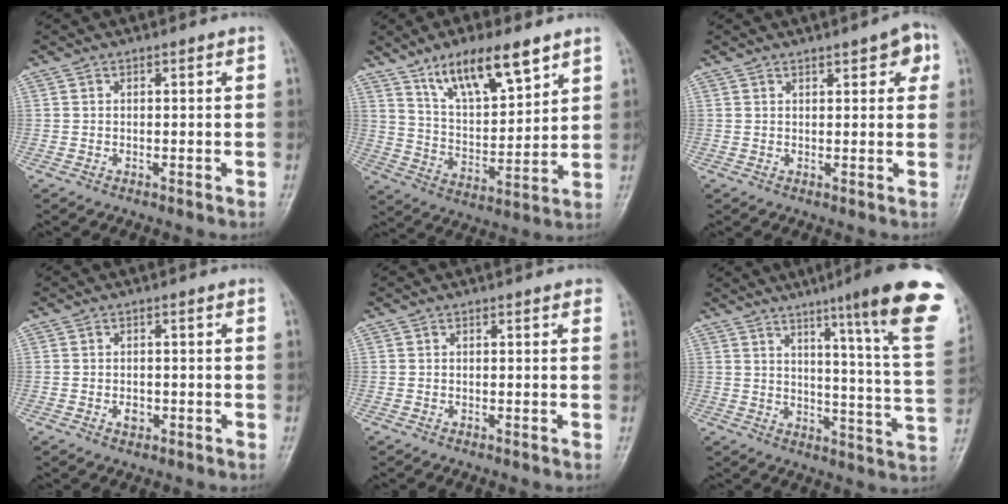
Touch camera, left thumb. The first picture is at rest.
{"total": 14.5, "force": [9.4, 4.8, 10.0], "torque": [-0.148, -0.046, 0.175]}
{"total": 4.7, "force": [2.3, 1.8, 3.6], "torque": [-0.027, -0.003, 0.023]}
{"total": 1.9, "force": [-0.6, 1.4, 1.2], "torque": [-0.013, 0.004, -0.008]}
{"total": 0.6, "force": [0.4, 0.3, 0.4], "torque": [-0.004, -0.001, -0.002]}
{"total": 21.9, "force": [12.6, 1.4, 17.9], "torque": [-0.220, -0.064, 0.159]}